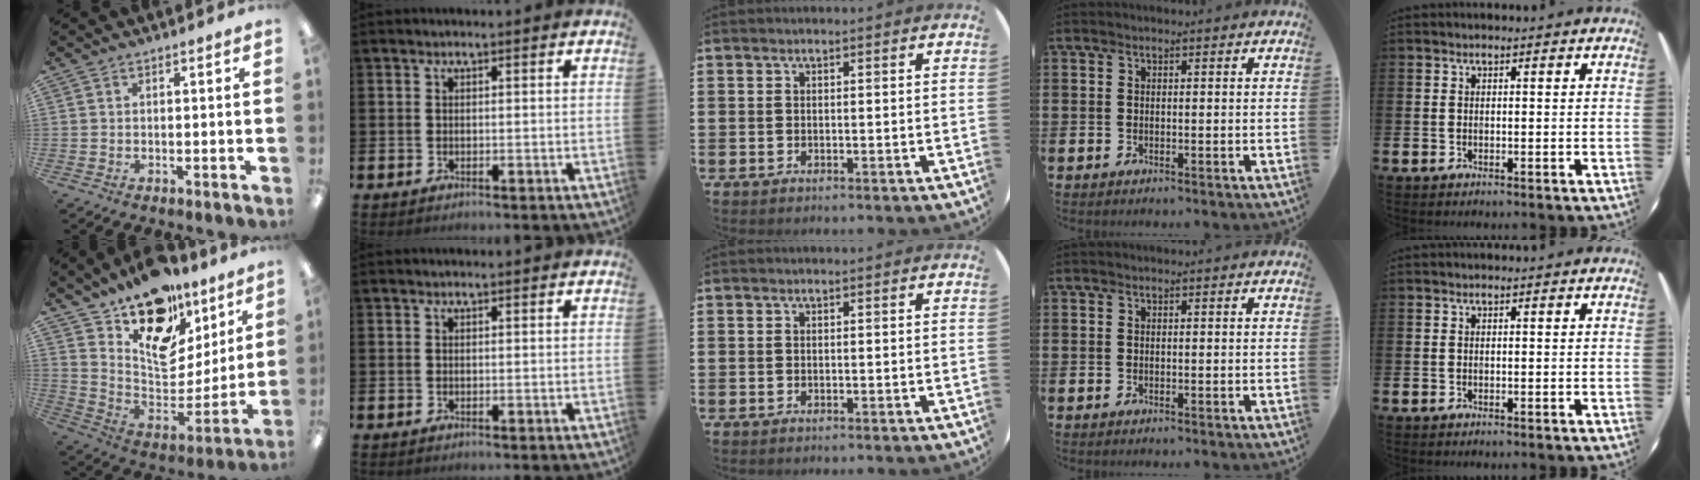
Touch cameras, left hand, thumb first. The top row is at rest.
{"thumb": {"total": 17.5, "force": [11.7, 10.1, 8.1], "torque": [-0.126, -0.098, 0.211]}}